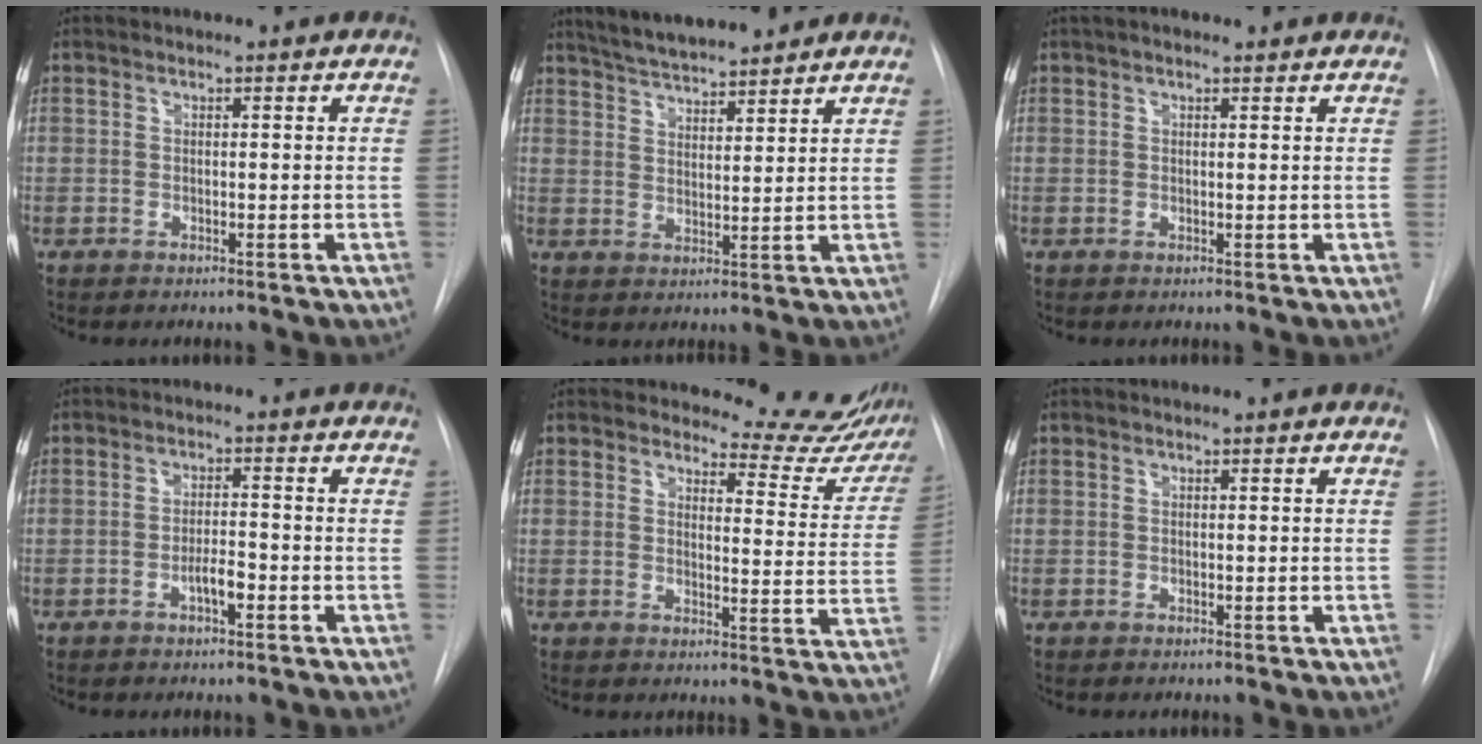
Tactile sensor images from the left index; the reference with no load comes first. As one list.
[{"total": 10.8, "force": [9.6, 1.6, 4.5], "torque": [-0.074, 0.014, 0.153]}, {"total": 3.4, "force": [2.5, 1.2, 2.0], "torque": [-0.031, 0.028, 0.037]}, {"total": 2.9, "force": [-1.5, 0.7, 2.4], "torque": [-0.039, 0.002, -0.026]}, {"total": 13.3, "force": [12.9, 2.9, 0.6], "torque": [0.025, -0.091, 0.119]}, {"total": 0.0}]